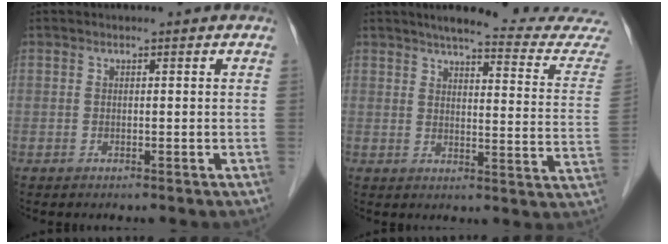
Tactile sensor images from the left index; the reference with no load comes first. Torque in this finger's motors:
{"motor_torque": [-0.32, -1.30, -0.03, -0.01]}